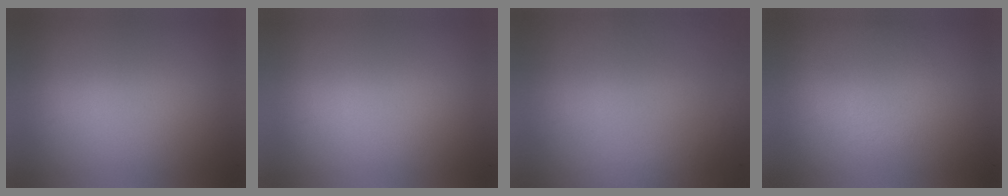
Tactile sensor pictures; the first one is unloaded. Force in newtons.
{"total": 0.0}
{"total": 4.9}
{"total": 1.2}